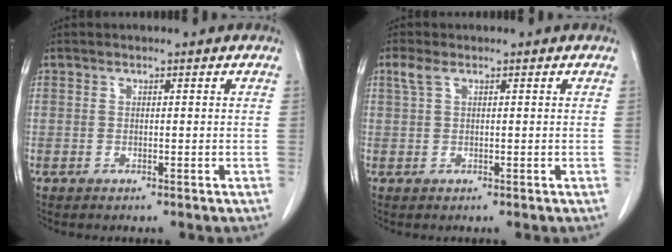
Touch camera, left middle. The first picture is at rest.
{"total": 1.8, "force": [1.0, 0.6, 1.3], "torque": [-0.041, 0.016, 0.025]}